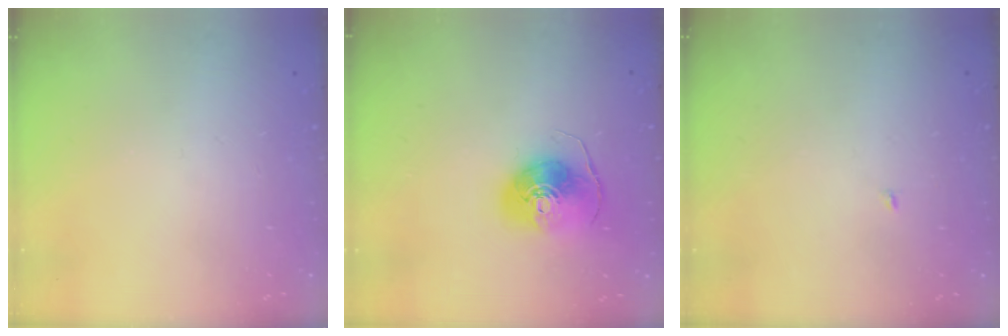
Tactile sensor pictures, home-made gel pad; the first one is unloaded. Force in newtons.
{"total": 9.9, "press": 9.8, "slide": 1.1}
{"total": 1.9, "press": 1.9, "slide": 0.2}